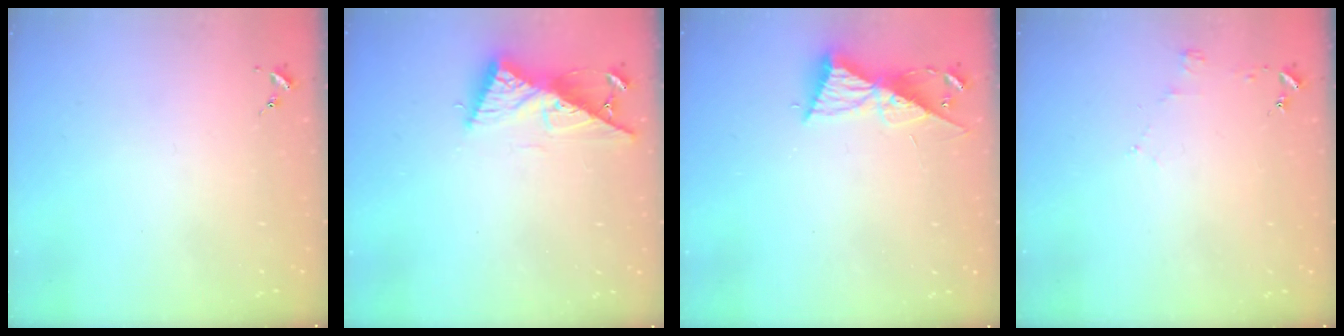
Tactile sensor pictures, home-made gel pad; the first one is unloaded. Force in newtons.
{"total": 9.6, "press": 9.6, "slide": 0.2}
{"total": 9.5, "press": 9.5, "slide": 0.5}
{"total": 3.5, "press": 3.5, "slide": 0.4}